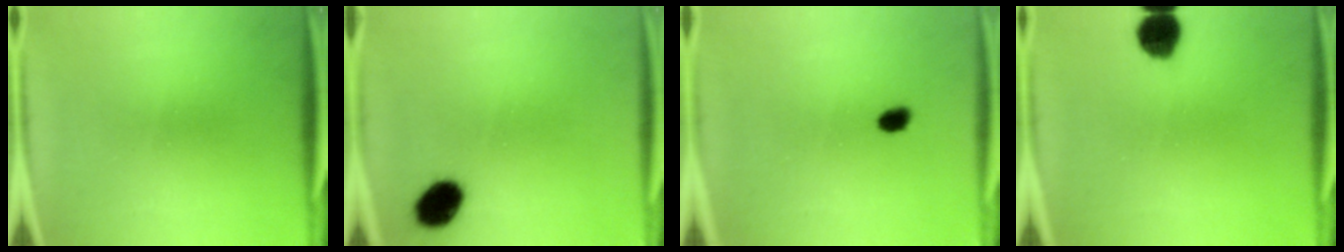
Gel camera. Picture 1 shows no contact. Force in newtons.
{"total": 7.5}
{"total": 1.8}
{"total": 7.2}